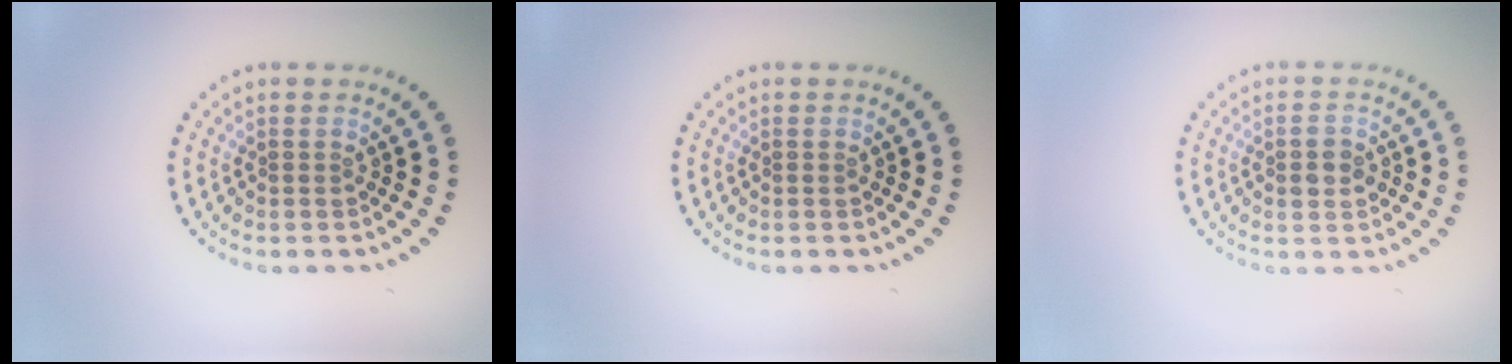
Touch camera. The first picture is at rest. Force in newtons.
{"total": 0.0}
{"total": 2.6, "press": 2.6, "slide": 0.0}